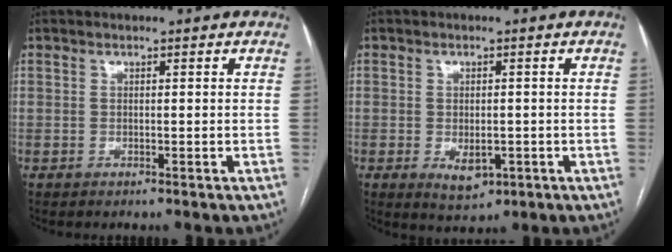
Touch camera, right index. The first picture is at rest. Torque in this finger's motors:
{"motor_torque": [0.42, 0.05, 0.28, 0.03]}